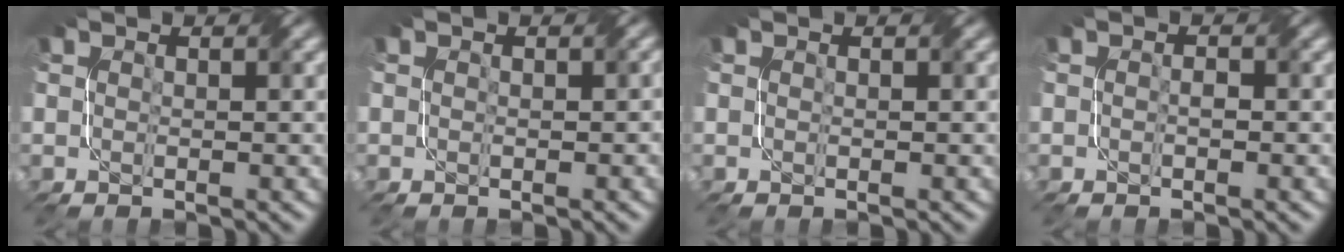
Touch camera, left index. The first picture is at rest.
{"total": 0.5, "force": [0.0, 0.4, 0.3], "torque": [-0.006, -0.001, 0.002]}
{"total": 0.0}
{"total": 0.7, "force": [-0.4, 0.3, 0.5], "torque": [-0.008, 0.000, -0.006]}